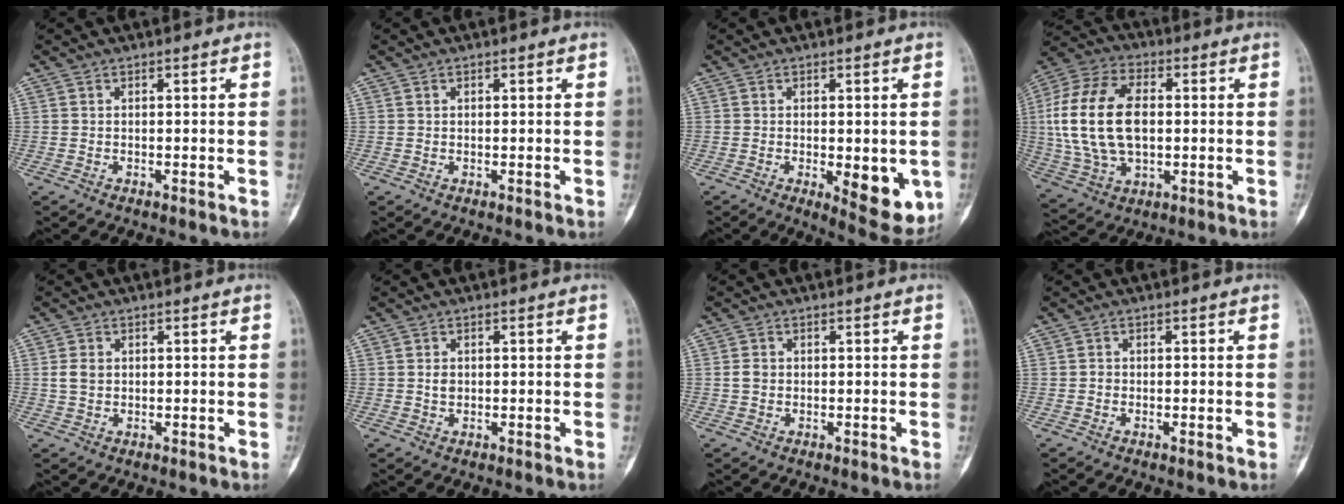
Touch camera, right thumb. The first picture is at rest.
{"total": 0.0}
{"total": 9.8, "force": [-2.1, 3.9, 8.7], "torque": [-0.090, -0.018, -0.019]}
{"total": 19.6, "force": [1.1, 12.0, 15.5], "torque": [-0.312, 0.011, 0.023]}
{"total": 2.7, "force": [0.4, 2.2, 1.6], "torque": [-0.027, 0.002, 0.010]}
{"total": 1.7, "force": [0.0, 1.3, 1.0], "torque": [-0.011, 0.003, 0.001]}
{"total": 1.8, "force": [0.0, 1.6, 1.0], "torque": [-0.016, 0.005, 0.001]}
{"total": 1.0, "force": [-0.2, 0.7, 0.6], "torque": [-0.005, 0.001, -0.006]}